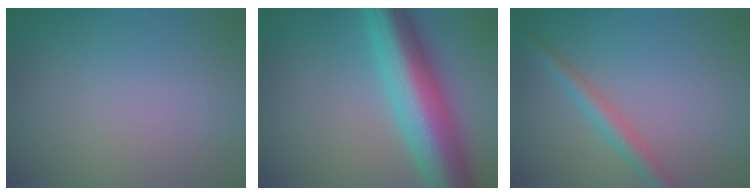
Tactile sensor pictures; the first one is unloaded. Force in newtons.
{"total": 11.4, "press": 11.4, "slide": 0.2}
{"total": 2.5, "press": 2.5, "slide": 0.0}